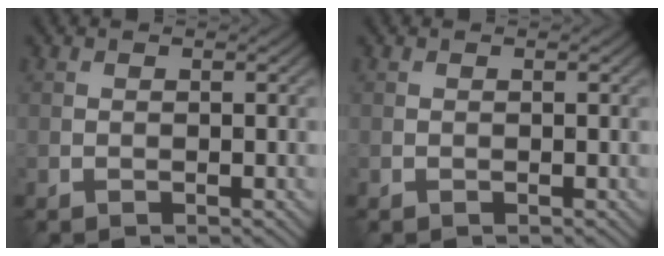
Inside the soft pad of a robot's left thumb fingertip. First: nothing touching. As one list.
[{"total": 0.0}]